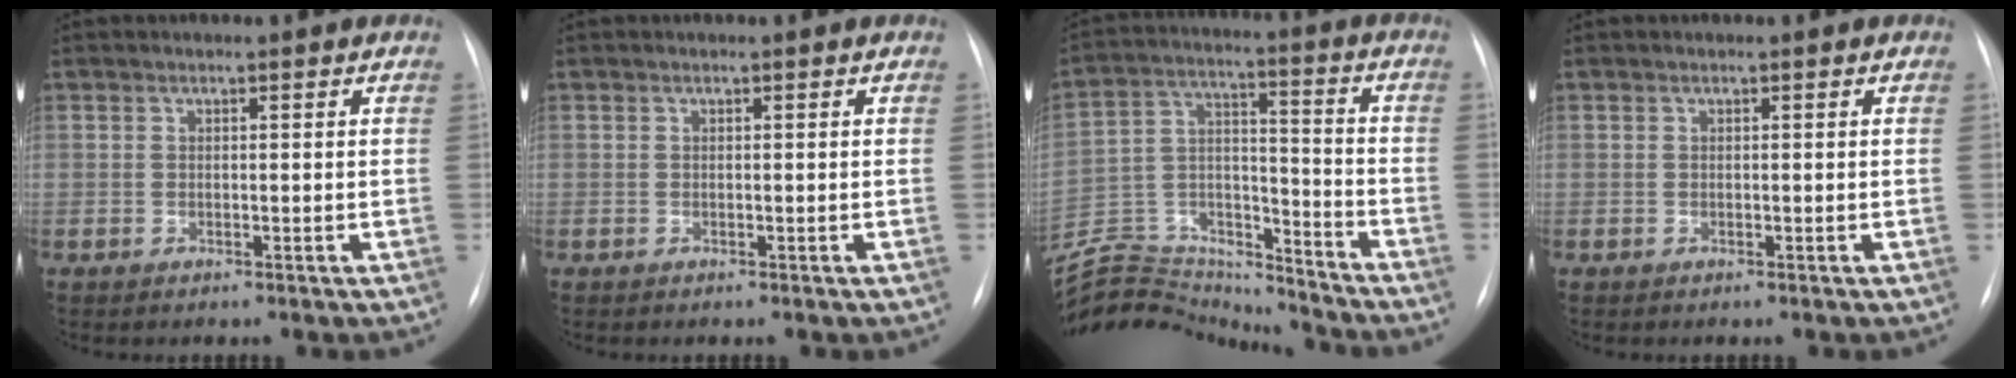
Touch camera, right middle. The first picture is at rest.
{"total": 0.0}
{"total": 20.2, "force": [-19.5, 4.0, 3.5], "torque": [-0.093, 0.039, -0.316]}
{"total": 0.0}